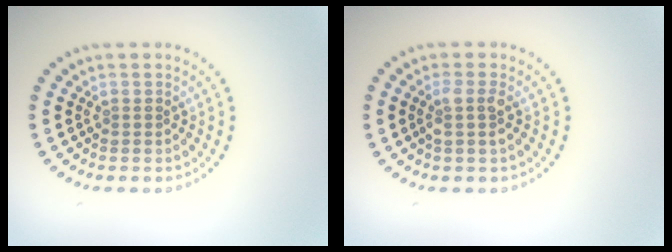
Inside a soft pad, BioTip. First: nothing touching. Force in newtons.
{"total": 1.8, "press": 1.5, "slide": 0.9}